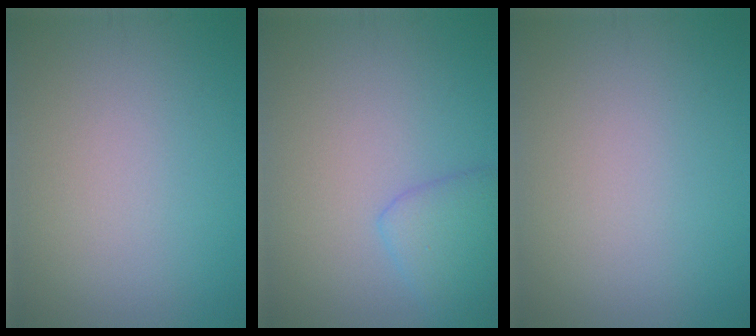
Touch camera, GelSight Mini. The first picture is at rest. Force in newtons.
{"total": 2.8, "press": 2.8, "slide": 0.2}
{"total": 0.0}